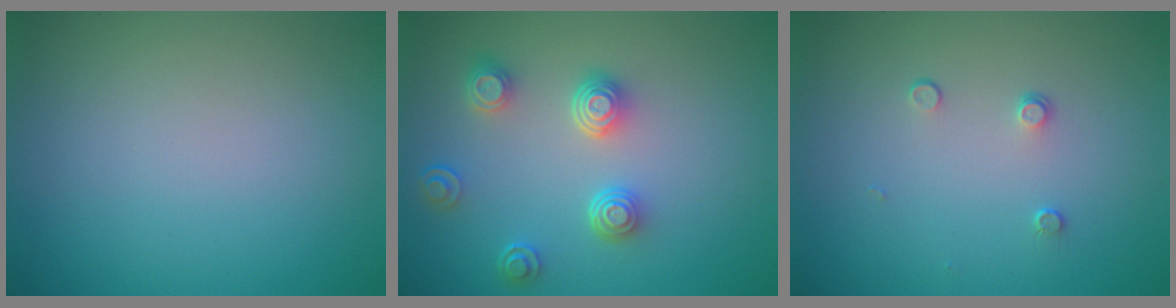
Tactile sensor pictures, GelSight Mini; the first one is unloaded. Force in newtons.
{"total": 4.0, "press": 3.2, "slide": 2.5}
{"total": 0.9, "press": 0.6, "slide": 0.6}